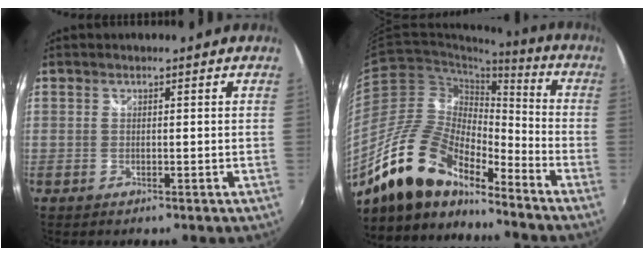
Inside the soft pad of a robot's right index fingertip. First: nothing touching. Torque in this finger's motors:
{"motor_torque": [0.07, -0.33, -0.15, -0.21]}